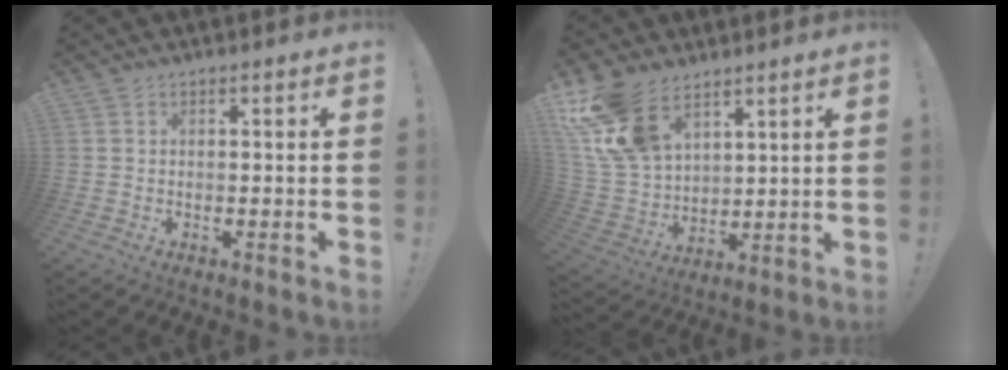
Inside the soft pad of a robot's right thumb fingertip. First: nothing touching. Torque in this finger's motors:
{"motor_torque": [1.22, 1.36, 1.32, 1.22, 0.12]}